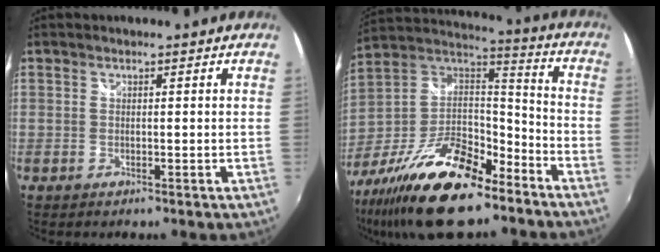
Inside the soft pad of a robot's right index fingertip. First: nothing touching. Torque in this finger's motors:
{"motor_torque": [0.37, 0.33, 0.02, -0.06]}